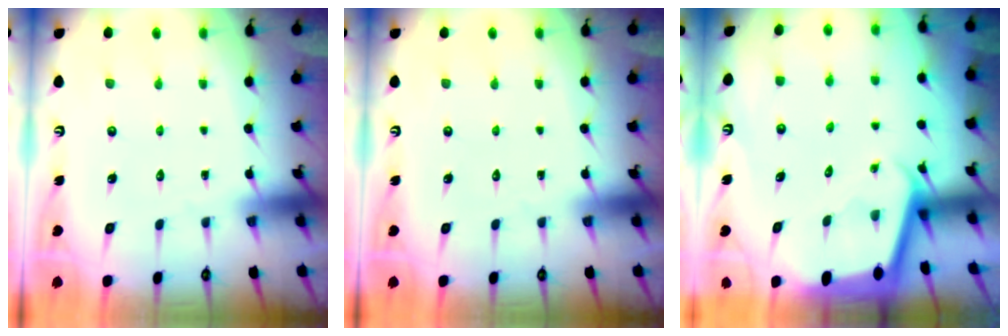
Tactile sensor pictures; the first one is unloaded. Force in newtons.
{"total": 0.0}
{"total": 1.9, "press": 1.9, "slide": 0.1}